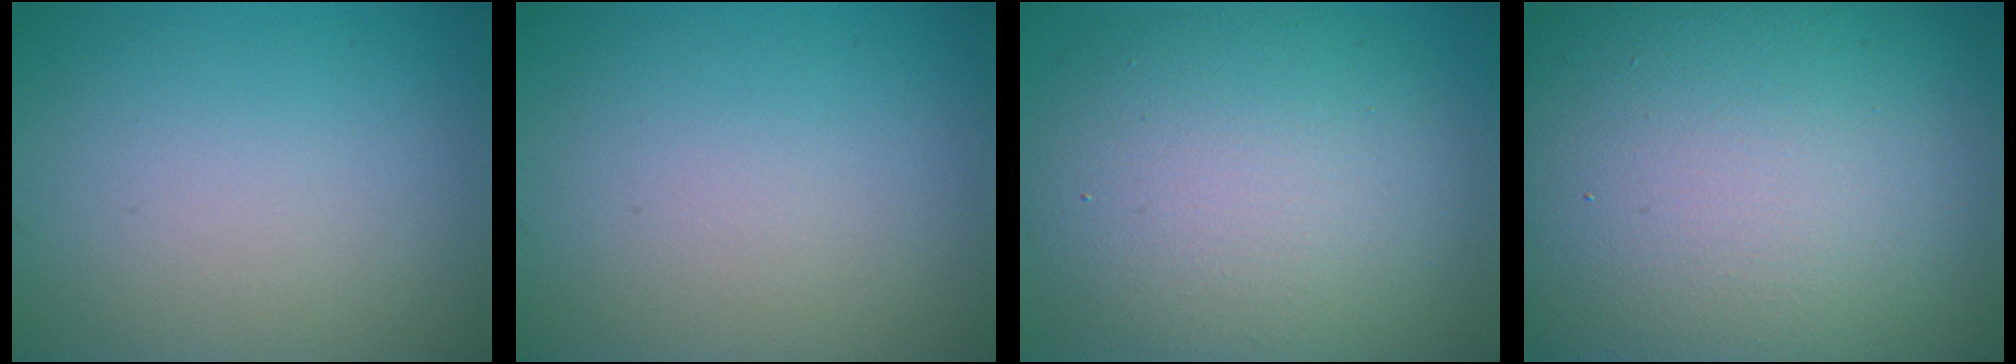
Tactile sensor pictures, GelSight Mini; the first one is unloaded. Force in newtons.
{"total": 0.0}
{"total": 11.2, "press": 11.1, "slide": 0.6}
{"total": 22.9, "press": 22.8, "slide": 0.9}